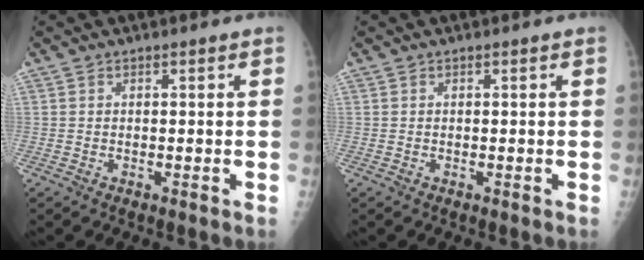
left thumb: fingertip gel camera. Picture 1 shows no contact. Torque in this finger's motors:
{"motor_torque": [-0.18, 0.20, 0.04, 0.02, 0.00]}